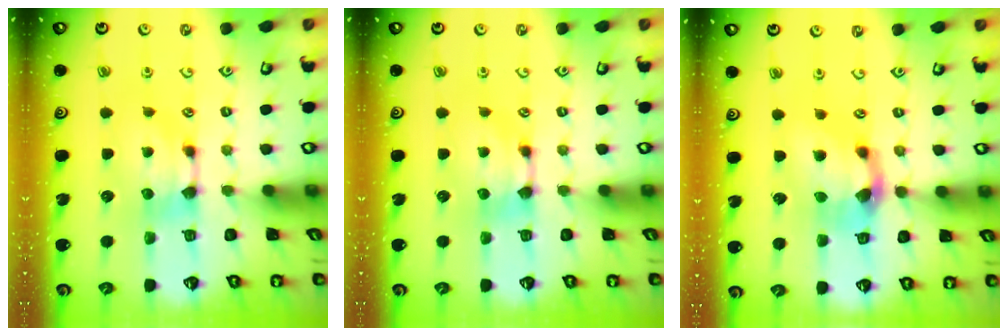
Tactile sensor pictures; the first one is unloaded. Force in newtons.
{"total": 0.0}
{"total": 4.9, "press": 4.5, "slide": 1.9}